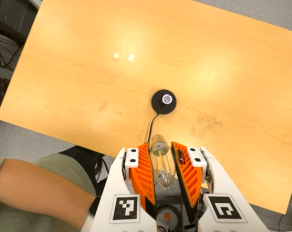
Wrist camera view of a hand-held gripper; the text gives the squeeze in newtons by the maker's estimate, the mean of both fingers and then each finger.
{"total": 19.0, "left": 20.0, "right": 18.1}